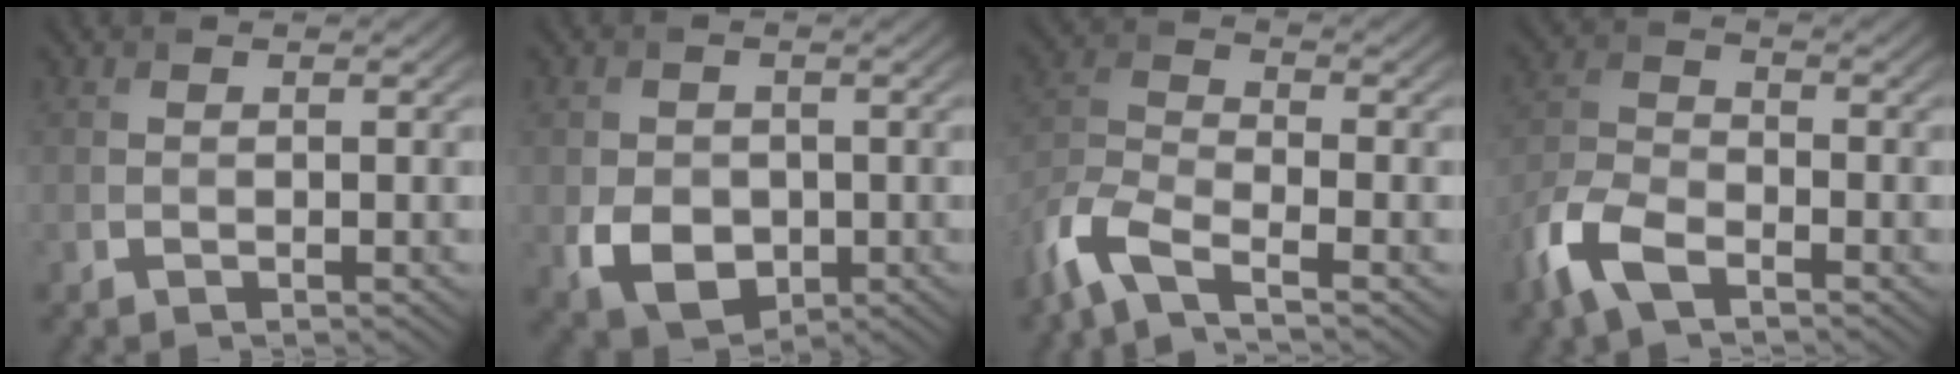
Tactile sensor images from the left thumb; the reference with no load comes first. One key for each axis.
{"total": 6.0, "fx": -1.5, "fy": 4.6, "fz": 3.5, "tx": -0.072, "ty": -0.013, "tz": -0.029}
{"total": 7.6, "fx": -5.3, "fy": 2.3, "fz": 5.0, "tx": -0.118, "ty": -0.008, "tz": -0.126}
{"total": 7.4, "fx": -4.7, "fy": 3.3, "fz": 4.7, "tx": -0.109, "ty": -0.006, "tz": -0.112}